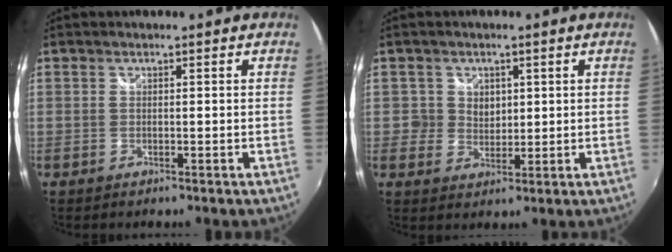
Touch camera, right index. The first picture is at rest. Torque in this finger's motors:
{"motor_torque": [-0.40, 0.09, -0.05, 0.00]}